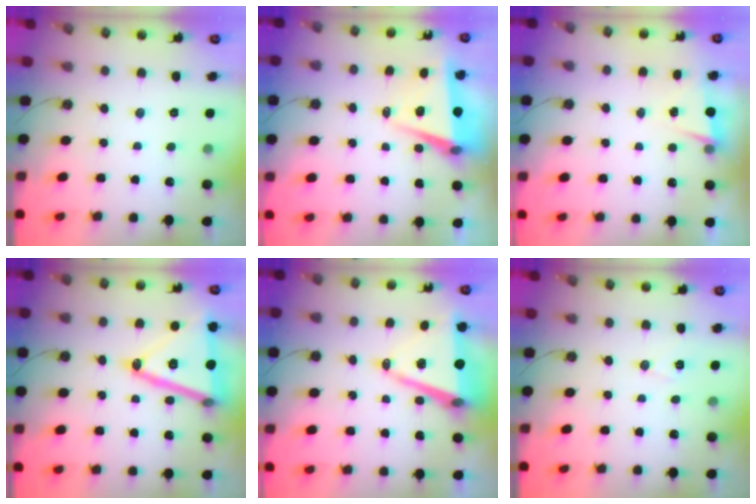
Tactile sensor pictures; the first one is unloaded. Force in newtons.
{"total": 6.3, "press": 4.7, "slide": 4.2}
{"total": 2.7, "press": 1.5, "slide": 2.2}
{"total": 22.6, "press": 22.4, "slide": 3.3}
{"total": 12.3, "press": 11.6, "slide": 4.2}
{"total": 7.3, "press": 5.7, "slide": 4.5}